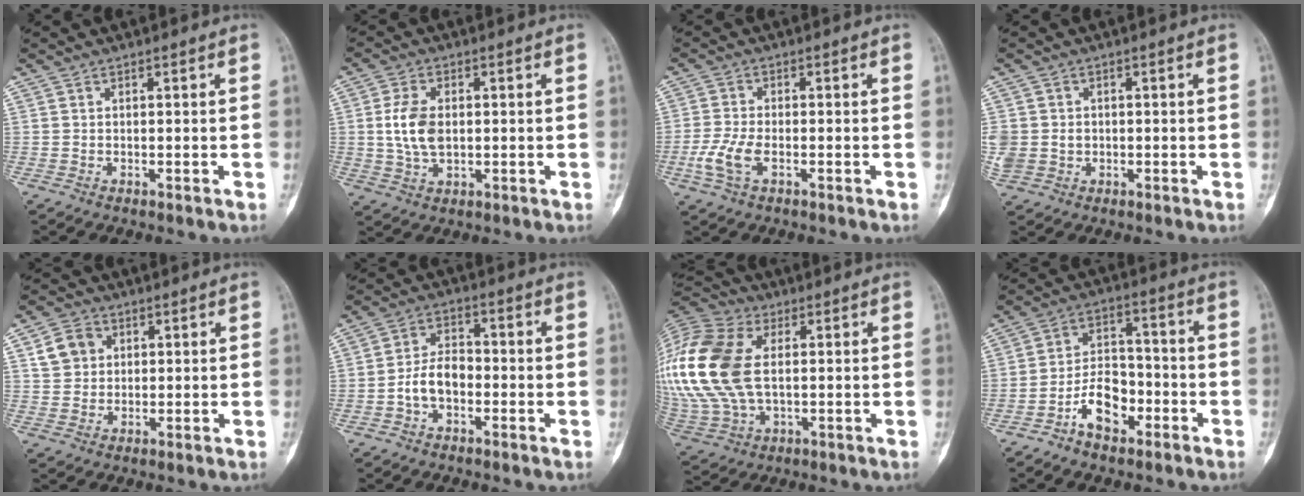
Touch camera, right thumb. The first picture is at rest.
{"total": 7.5, "force": [0.5, 4.6, 5.9], "torque": [-0.118, 0.000, 0.012]}
{"total": 5.5, "force": [-1.9, 2.6, 4.5], "torque": [-0.110, 0.006, -0.037]}
{"total": 6.9, "force": [-0.1, 6.1, 3.2], "torque": [-0.086, 0.011, 0.011]}
{"total": 6.0, "force": [2.0, 5.1, 2.5], "torque": [-0.026, 0.000, 0.036]}
{"total": 6.6, "force": [-1.9, 4.2, 4.6], "torque": [-0.076, 0.029, -0.042]}
{"total": 24.7, "force": [2.9, 15.5, 19.0], "torque": [-0.457, 0.006, 0.060]}
{"total": 9.2, "force": [-4.7, 5.5, 5.7], "torque": [-0.077, 0.044, -0.087]}